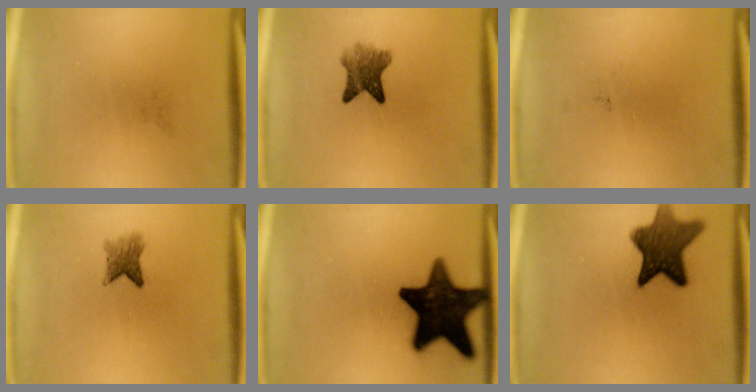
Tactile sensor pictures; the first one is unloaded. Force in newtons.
{"total": 5.2}
{"total": 0.0}
{"total": 3.0}
{"total": 18.0}
{"total": 10.5}